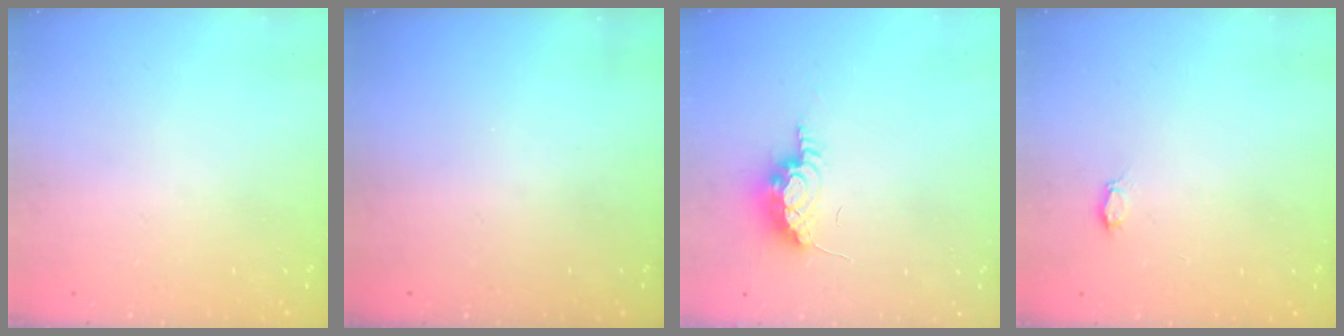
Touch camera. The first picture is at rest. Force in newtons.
{"total": 0.0}
{"total": 8.1, "press": 7.9, "slide": 1.8}
{"total": 2.1, "press": 2.1, "slide": 0.3}